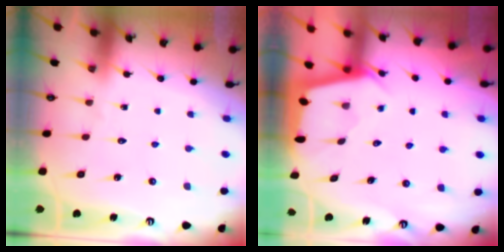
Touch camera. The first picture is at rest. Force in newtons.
{"total": 2.2, "press": 2.2, "slide": 0.3}